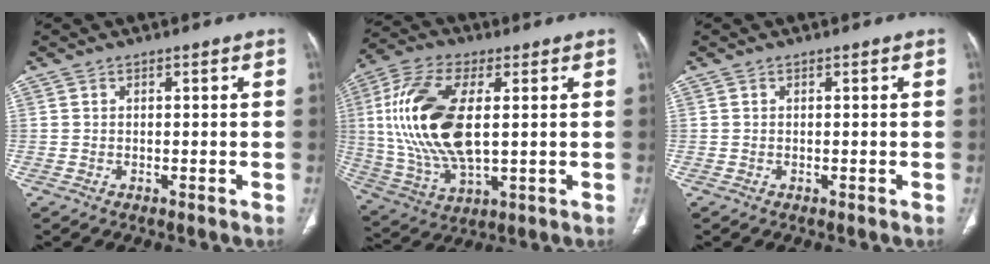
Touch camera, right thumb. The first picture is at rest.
{"total": 20.2, "force": [2.4, 9.7, 17.5], "torque": [-0.371, -0.005, 0.048]}
{"total": 0.0}